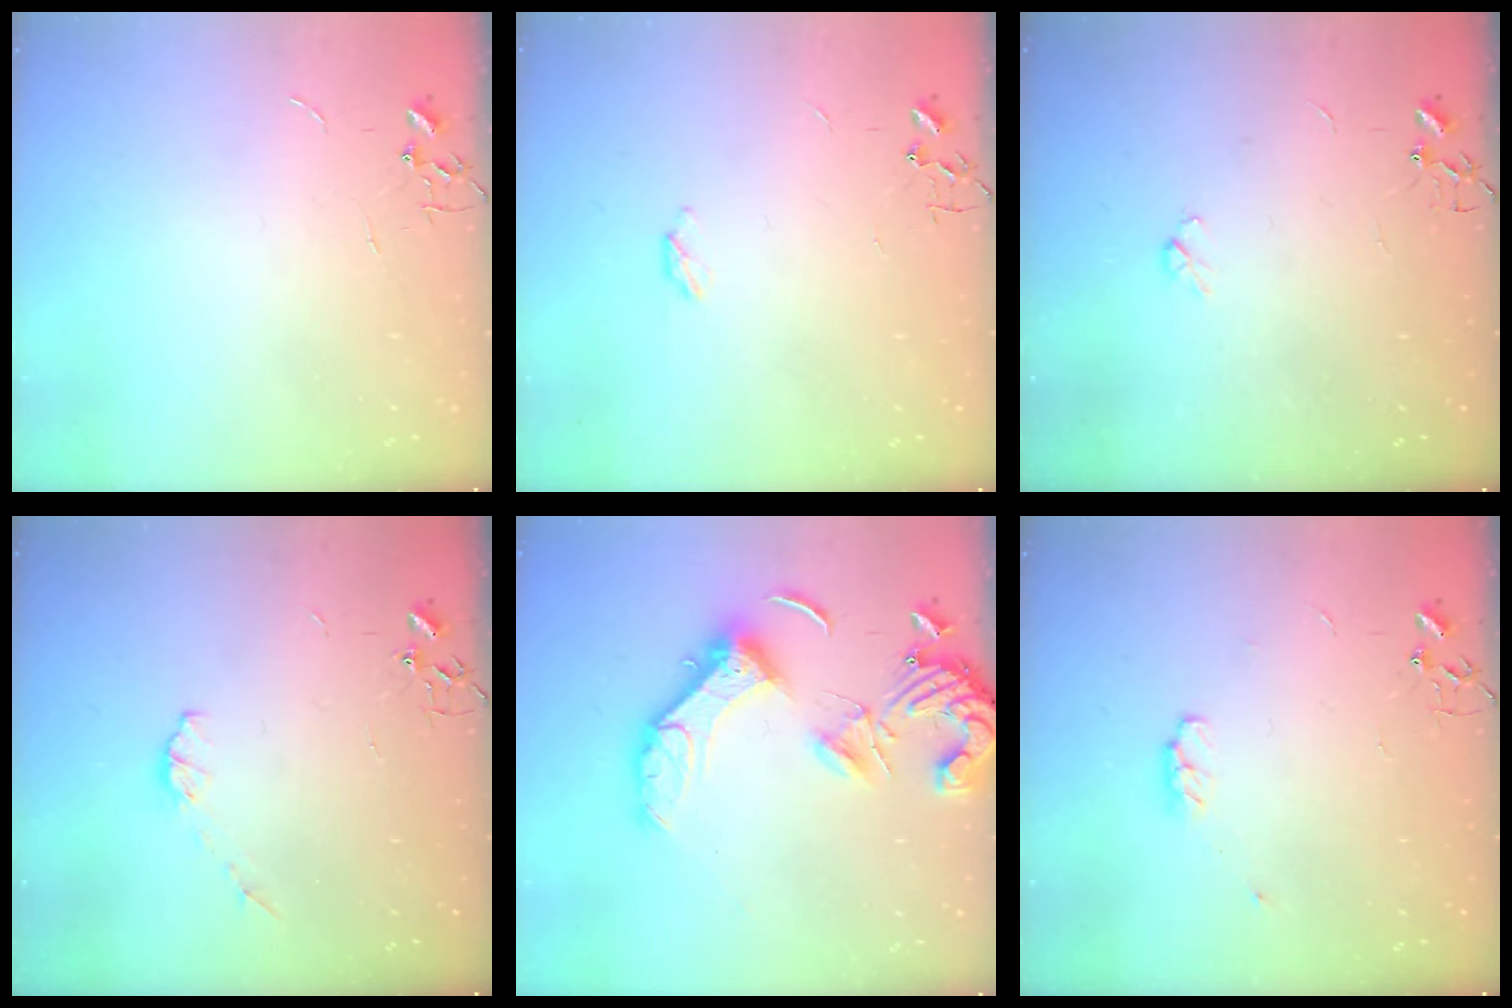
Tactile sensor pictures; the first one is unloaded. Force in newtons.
{"total": 2.8, "press": 2.8, "slide": 0.5}
{"total": 3.3, "press": 3.3, "slide": 0.6}
{"total": 4.7, "press": 4.6, "slide": 0.7}
{"total": 18.0, "press": 17.9, "slide": 2.0}
{"total": 4.0, "press": 4.0, "slide": 0.6}